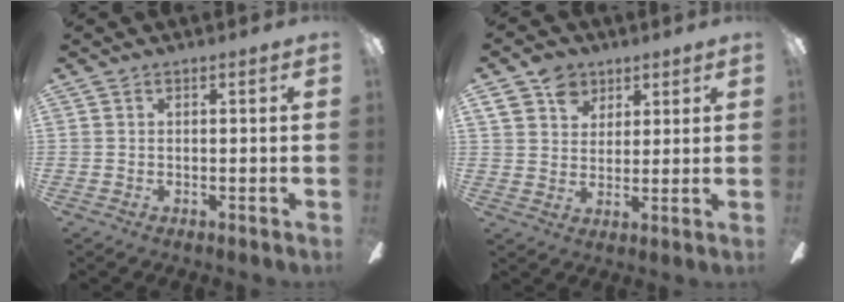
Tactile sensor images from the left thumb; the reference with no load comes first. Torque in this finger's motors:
{"motor_torque": [0.77, 0.69, 1.13, -0.69, 0.02]}